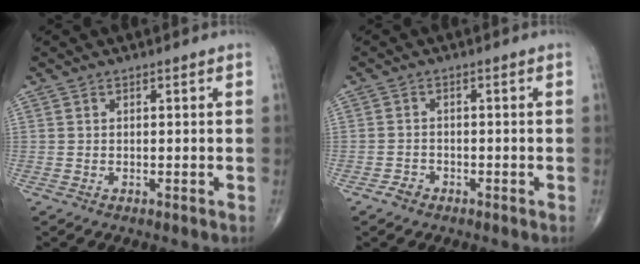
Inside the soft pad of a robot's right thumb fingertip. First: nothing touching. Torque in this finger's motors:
{"motor_torque": [0.10, 0.37, -0.20, -0.15, 0.02]}